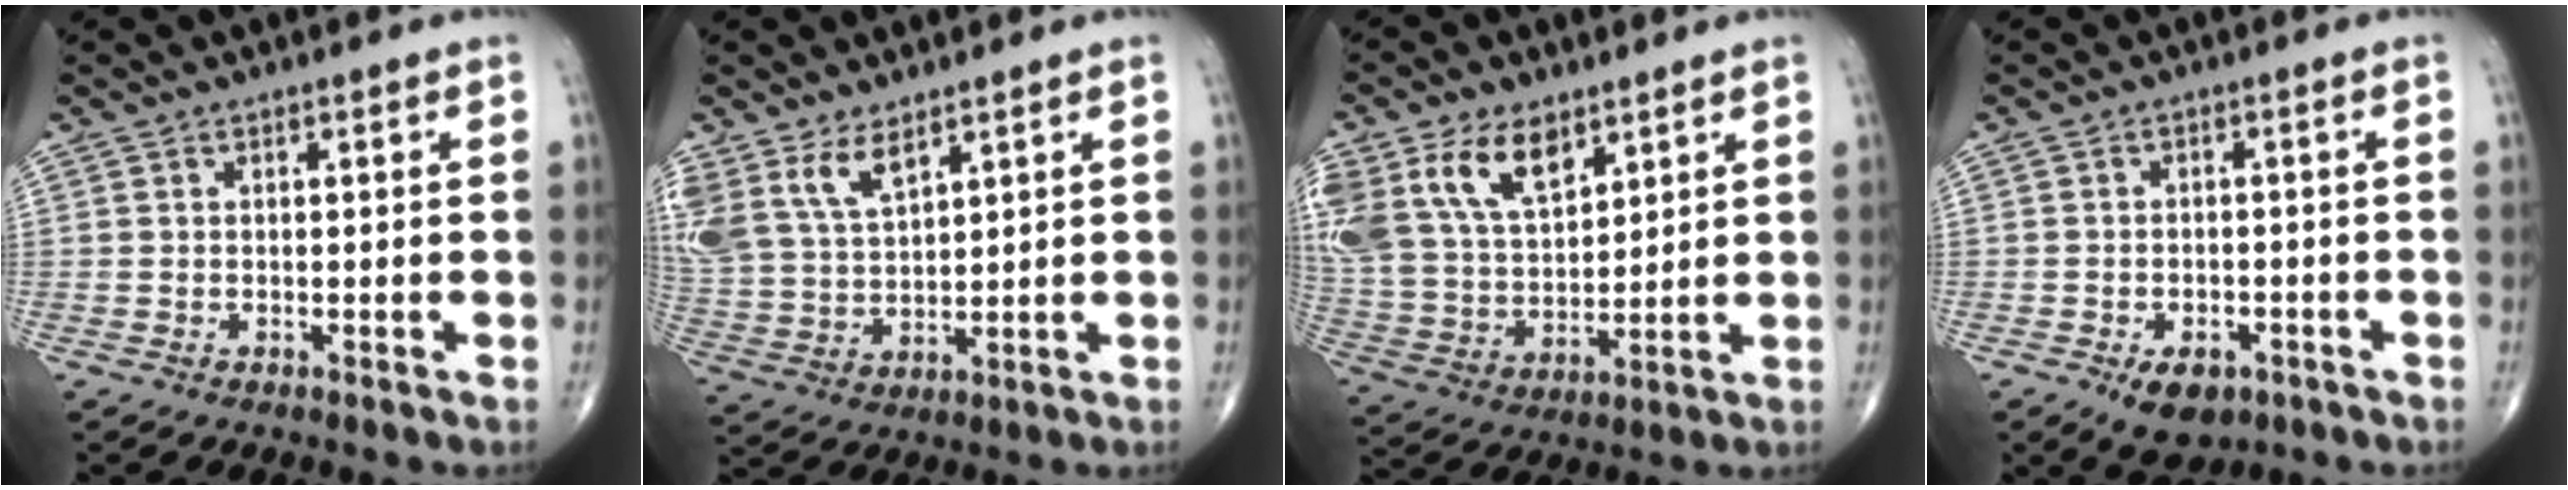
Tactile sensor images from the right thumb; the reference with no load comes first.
{"total": 9.8, "force": [6.3, 4.6, 5.9], "torque": [-0.113, -0.021, 0.141]}
{"total": 17.5, "force": [9.1, 10.3, 10.9], "torque": [-0.206, -0.022, 0.182]}
{"total": 6.4, "force": [-3.4, 3.8, 3.9], "torque": [-0.049, 0.011, -0.045]}